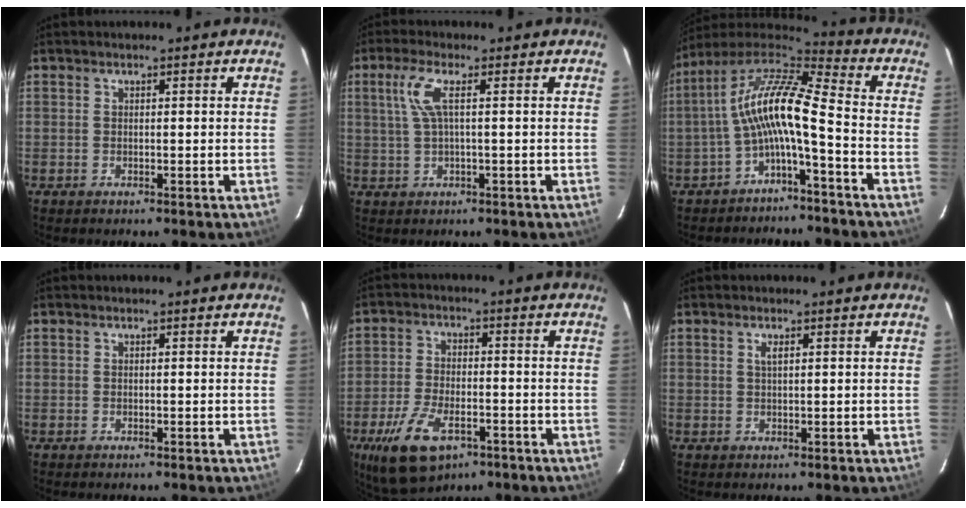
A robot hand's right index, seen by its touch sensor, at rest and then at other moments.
{"total": 4.6, "force": [0.9, 0.3, 4.5], "torque": [-0.093, 0.005, 0.025]}
{"total": 12.6, "force": [-2.6, 2.1, 12.1], "torque": [-0.238, 0.020, -0.056]}
{"total": 0.0}
{"total": 12.5, "force": [-6.8, 6.2, 8.4], "torque": [-0.183, -0.015, -0.117]}
{"total": 1.2, "force": [0.5, 0.4, 1.0], "torque": [-0.019, 0.001, 0.009]}